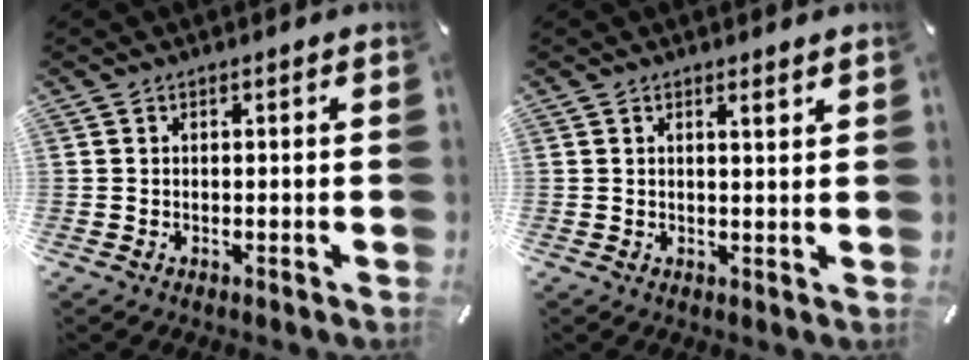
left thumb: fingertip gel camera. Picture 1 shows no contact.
{"total": 1.7, "force": [1.3, 0.1, 1.1], "torque": [-0.015, -0.006, 0.021]}